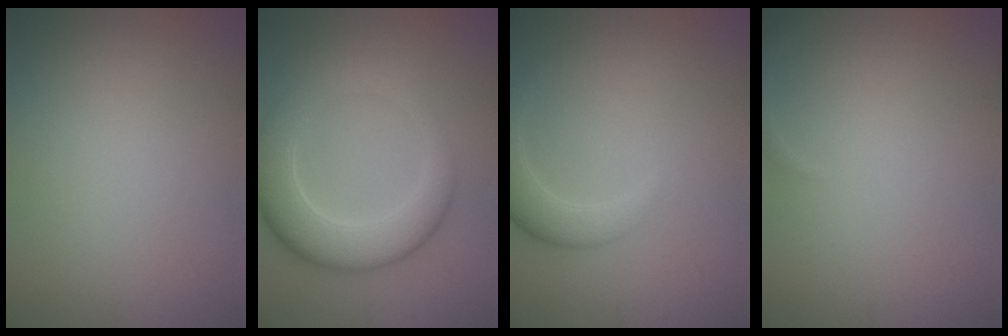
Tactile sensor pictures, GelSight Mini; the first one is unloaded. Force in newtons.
{"total": 7.0, "press": 6.9, "slide": 0.7}
{"total": 3.2, "press": 3.2, "slide": 0.3}
{"total": 0.7, "press": 0.7, "slide": 0.1}